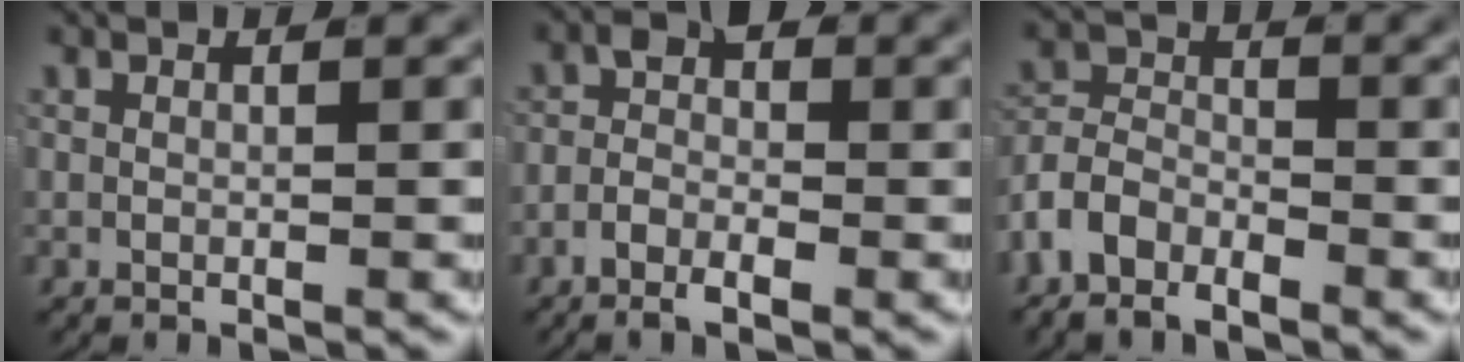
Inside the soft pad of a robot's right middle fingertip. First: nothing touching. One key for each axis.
{"total": 3.3, "fx": -1.3, "fy": 1.8, "fz": 2.4, "tx": -0.032, "ty": -0.002, "tz": -0.033}
{"total": 5.5, "fx": -2.5, "fy": 4.4, "fz": 2.4, "tx": -0.054, "ty": -0.013, "tz": -0.051}